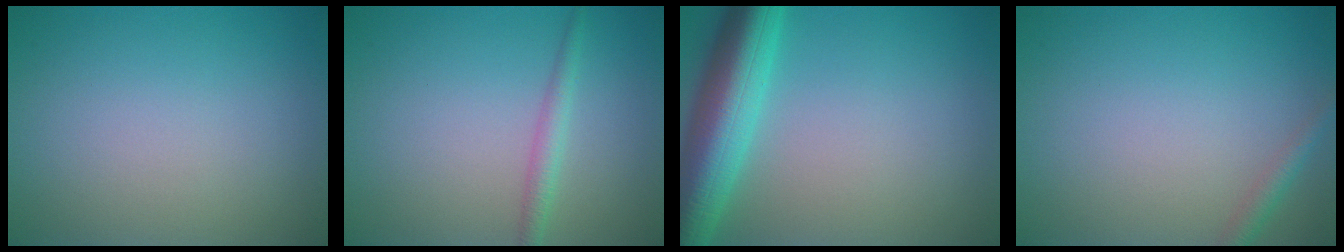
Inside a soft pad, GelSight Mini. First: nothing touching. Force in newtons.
{"total": 1.7, "press": 1.7, "slide": 0.0}
{"total": 8.0, "press": 8.0, "slide": 0.3}
{"total": 1.4, "press": 1.4, "slide": 0.1}